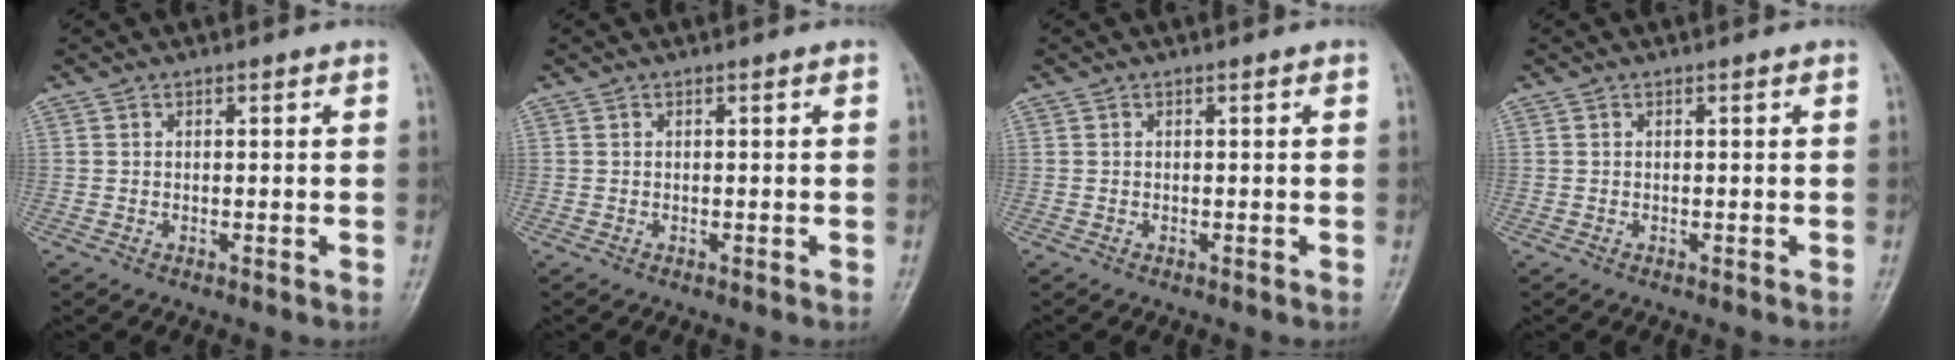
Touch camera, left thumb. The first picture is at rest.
{"total": 0.0}
{"total": 0.0}
{"total": 0.0}